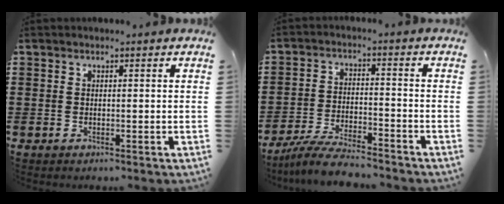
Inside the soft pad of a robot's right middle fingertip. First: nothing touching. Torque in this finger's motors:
{"motor_torque": [1.29, -0.85, 0.24, 0.04]}